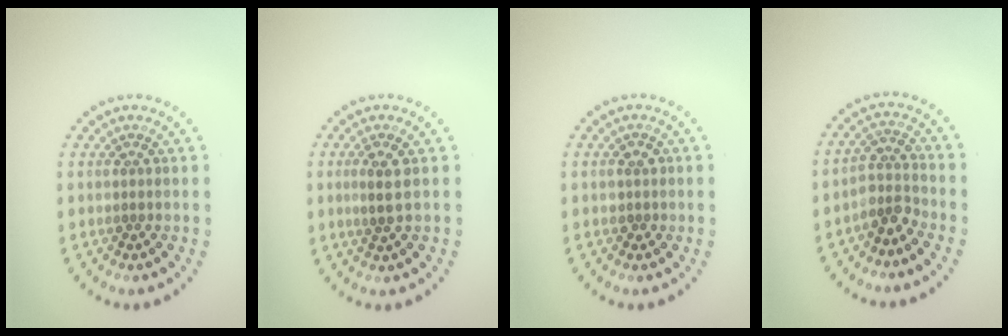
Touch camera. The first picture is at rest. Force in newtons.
{"total": 1.9, "press": 1.6, "slide": 1.0}
{"total": 1.2, "press": 1.1, "slide": 0.4}
{"total": 2.7, "press": 2.0, "slide": 1.8}